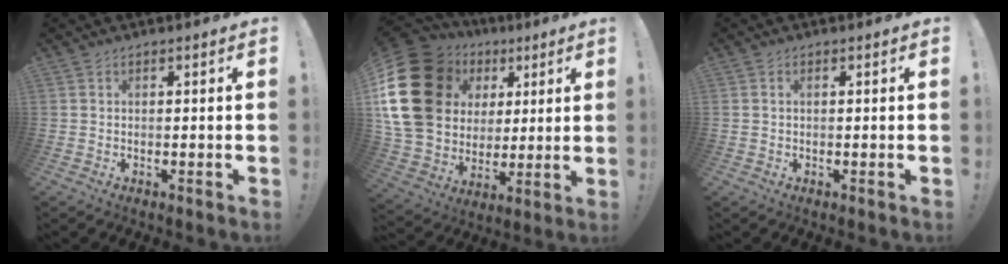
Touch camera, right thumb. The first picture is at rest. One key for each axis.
{"total": 24.4, "fx": 6.3, "fy": 19.0, "fz": 14.0, "tx": -0.258, "ty": -0.025, "tz": 0.156}
{"total": 0.7, "fx": 0.2, "fy": 0.4, "fz": 0.6, "tx": -0.019, "ty": 0.005, "tz": 0.006}